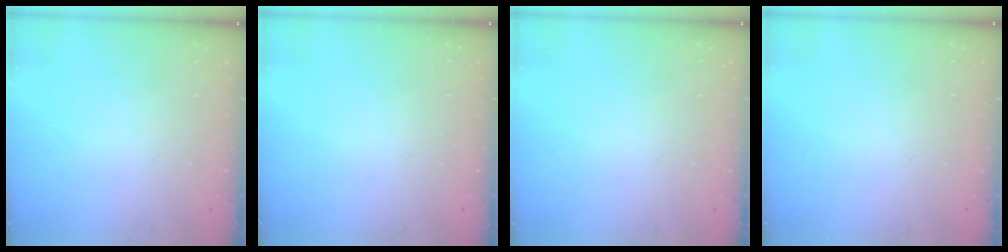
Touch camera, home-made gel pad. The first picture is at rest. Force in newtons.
{"total": 0.0}
{"total": 0.0}
{"total": 0.0}